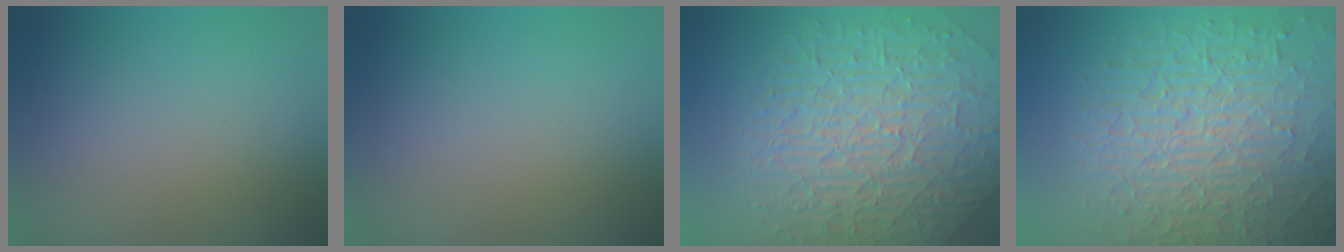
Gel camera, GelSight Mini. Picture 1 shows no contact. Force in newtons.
{"total": 0.0}
{"total": 9.6, "press": 7.0, "slide": 6.5}
{"total": 10.3, "press": 6.7, "slide": 7.9}